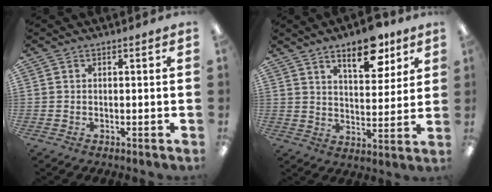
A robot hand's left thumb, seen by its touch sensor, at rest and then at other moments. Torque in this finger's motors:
{"motor_torque": [0.25, 0.30, -0.25, 0.16, 0.06]}